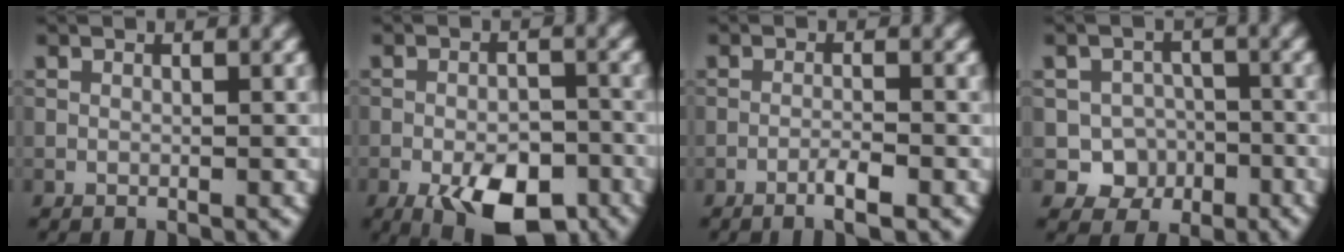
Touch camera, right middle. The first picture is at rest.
{"total": 8.3, "force": [-4.5, 3.7, 5.9], "torque": [-0.090, -0.010, -0.065]}
{"total": 2.1, "force": [-1.2, 0.2, 1.7], "torque": [-0.028, 0.004, -0.025]}
{"total": 4.4, "force": [-1.8, 3.9, 1.1], "torque": [0.001, 0.006, -0.032]}